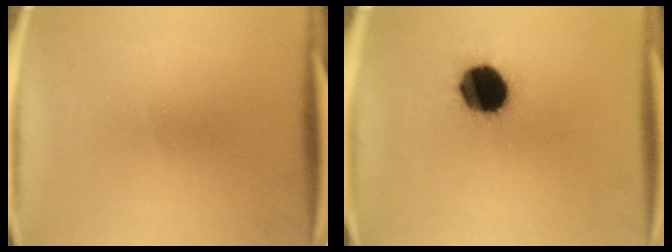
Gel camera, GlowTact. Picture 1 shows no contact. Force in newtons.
{"total": 14.9}